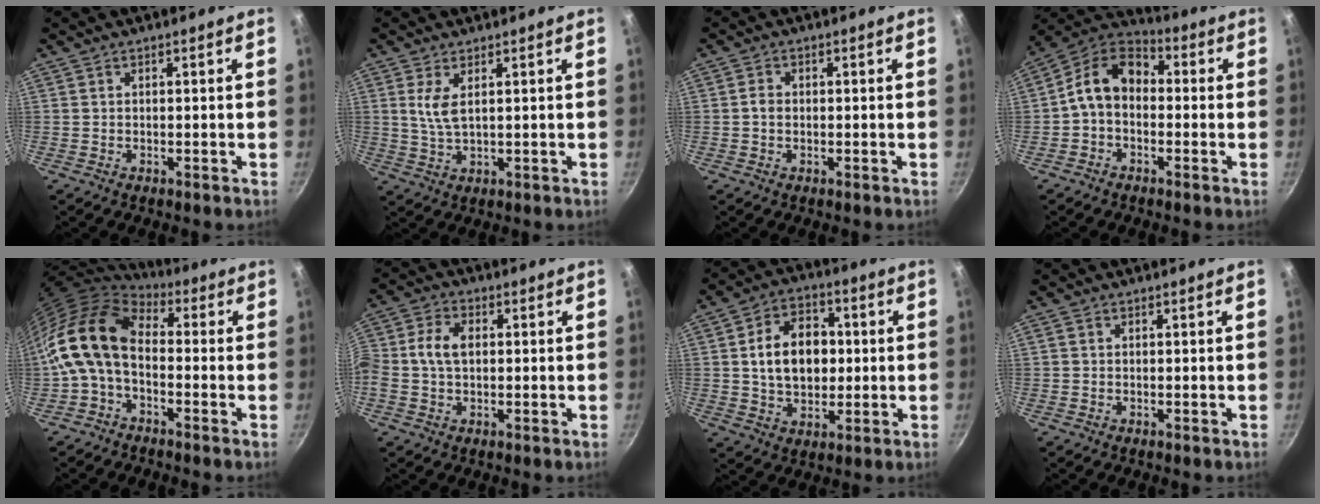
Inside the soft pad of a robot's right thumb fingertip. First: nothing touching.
{"total": 4.3, "force": [1.4, 1.7, 3.7], "torque": [-0.078, -0.010, 0.031]}
{"total": 1.9, "force": [-0.1, 1.5, 1.1], "torque": [-0.017, 0.007, -0.004]}
{"total": 10.5, "force": [-0.5, 7.6, 7.2], "torque": [-0.110, 0.044, -0.033]}
{"total": 13.1, "force": [-1.1, 8.2, 10.1], "torque": [-0.183, 0.028, -0.039]}
{"total": 6.8, "force": [0.3, 4.6, 5.0], "torque": [-0.099, 0.019, -0.007]}
{"total": 13.1, "force": [1.0, 9.5, 9.0], "torque": [-0.114, 0.013, 0.013]}
{"total": 0.6, "force": [0.1, 0.5, 0.2], "torque": [-0.002, 0.003, 0.000]}